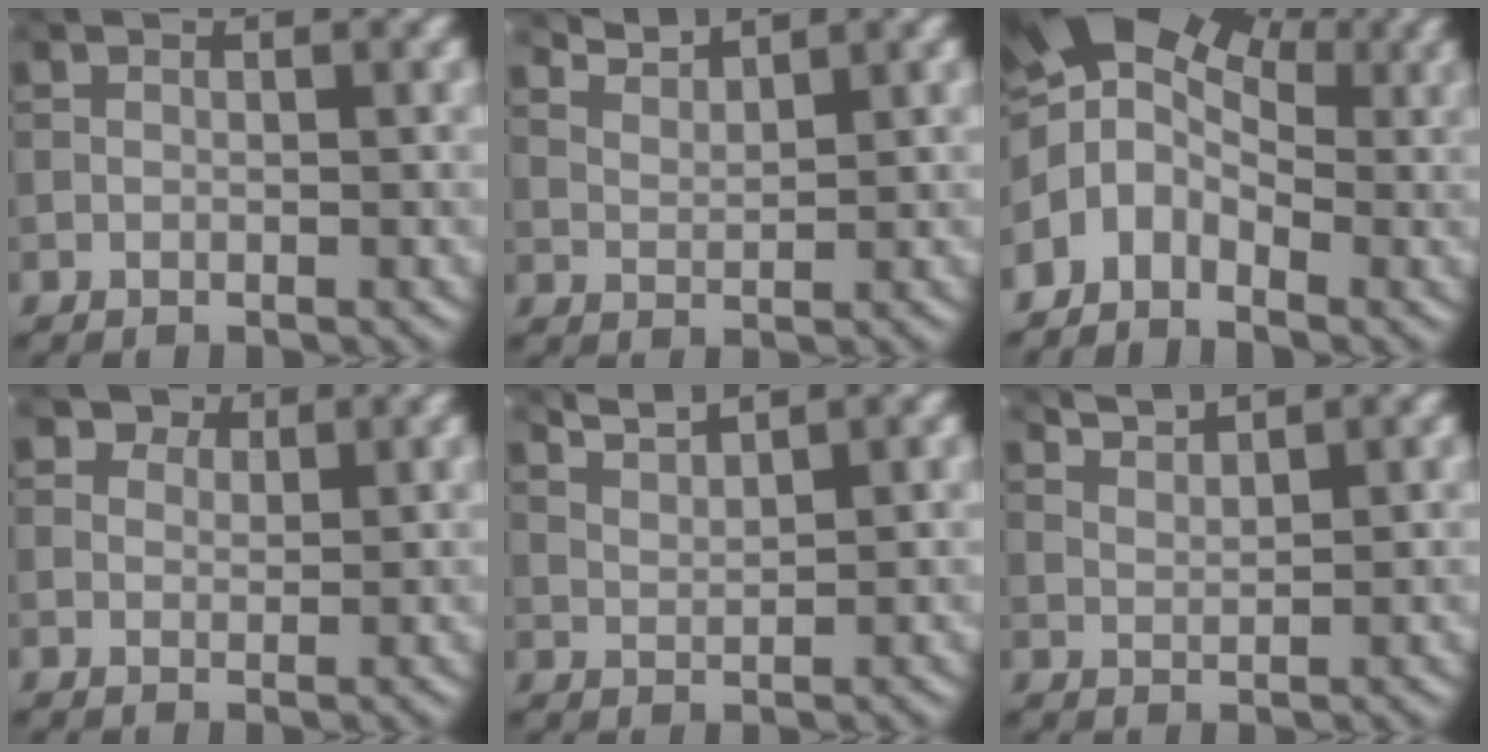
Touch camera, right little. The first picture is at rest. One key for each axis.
{"total": 2.5, "fx": 2.4, "fy": 0.2, "fz": 0.7, "tx": -0.013, "ty": -0.001, "tz": 0.049}
{"total": 8.5, "fx": -0.6, "fy": 6.2, "fz": 5.8, "tx": -0.099, "ty": 0.004, "tz": -0.032}
{"total": 2.9, "fx": 2.1, "fy": 1.7, "fz": 1.0, "tx": -0.024, "ty": -0.014, "tz": 0.039}
{"total": 2.8, "fx": 2.4, "fy": 0.4, "fz": 1.3, "tx": -0.021, "ty": 0.004, "tz": 0.046}
{"total": 2.4, "fx": 2.2, "fy": 0.3, "fz": 0.8, "tx": -0.012, "ty": 0.000, "tz": 0.042}